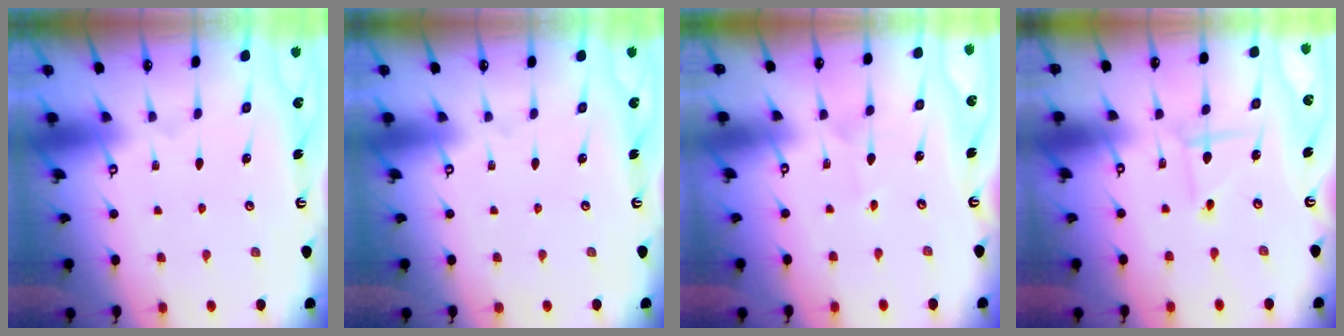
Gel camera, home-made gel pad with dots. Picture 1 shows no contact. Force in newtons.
{"total": 0.0}
{"total": 1.9, "press": 1.9, "slide": 0.2}
{"total": 1.8, "press": 1.8, "slide": 0.2}